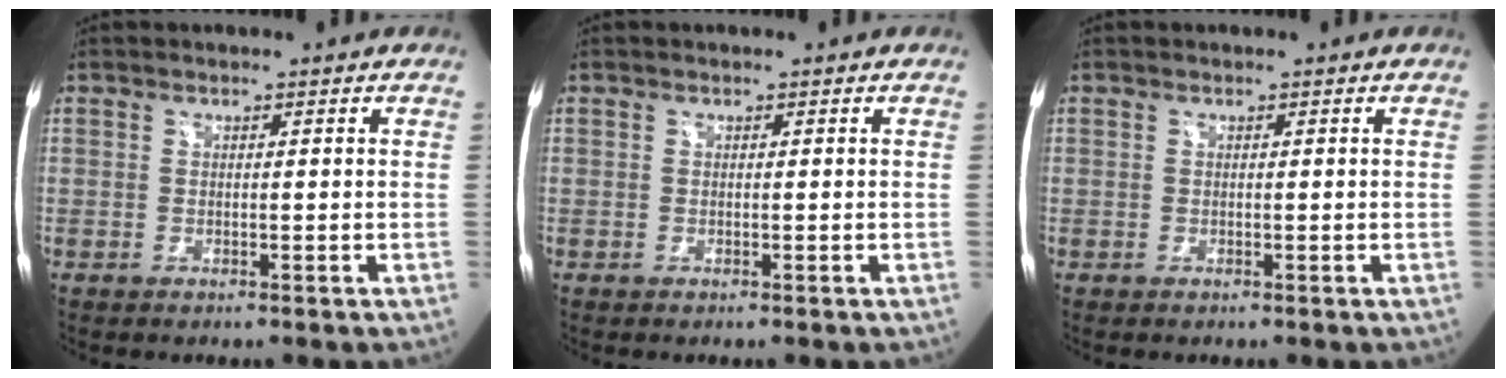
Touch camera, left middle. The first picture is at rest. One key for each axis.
{"total": 0.0}
{"total": 0.0}